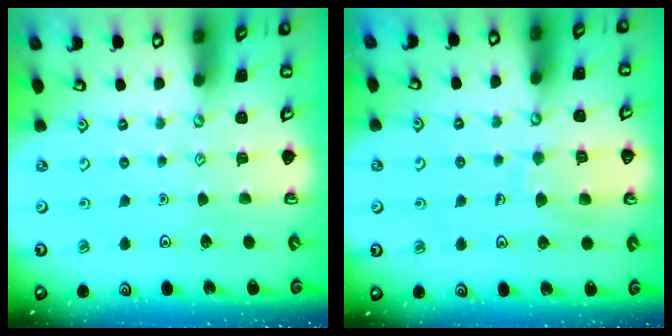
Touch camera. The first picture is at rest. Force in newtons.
{"total": 8.6, "press": 8.6, "slide": 0.7}